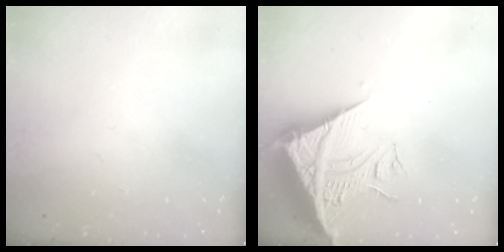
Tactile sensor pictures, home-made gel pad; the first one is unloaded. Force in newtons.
{"total": 14.7, "press": 14.6, "slide": 1.5}